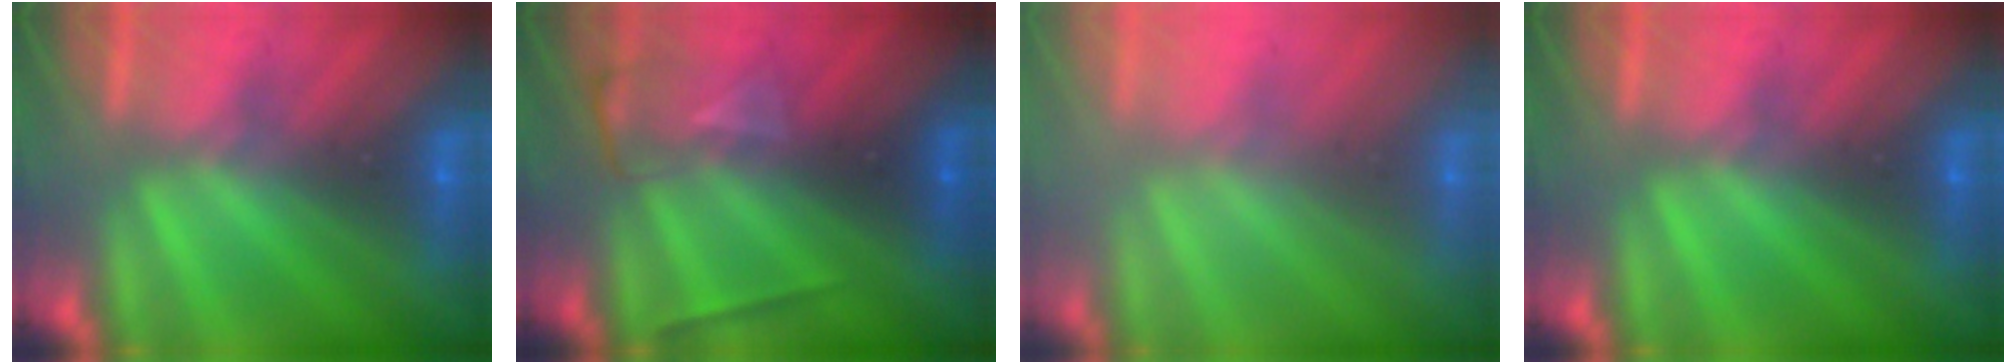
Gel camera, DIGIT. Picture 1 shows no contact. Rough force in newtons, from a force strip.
{"total": 2.1}
{"total": 2.4}
{"total": 0.0}